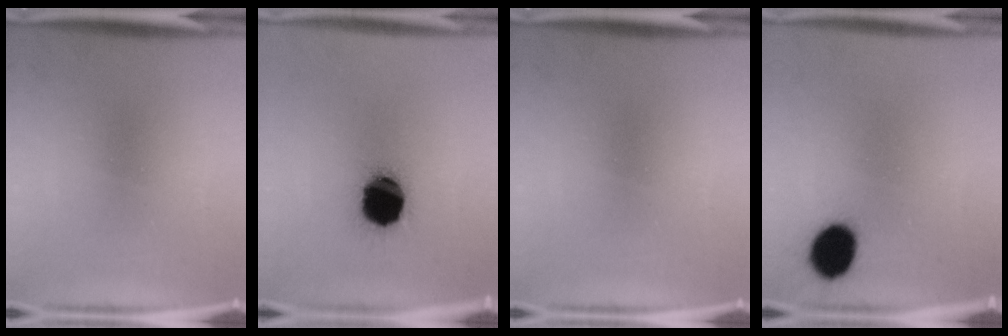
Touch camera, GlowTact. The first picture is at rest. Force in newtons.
{"total": 16.7}
{"total": 0.0}
{"total": 10.0}